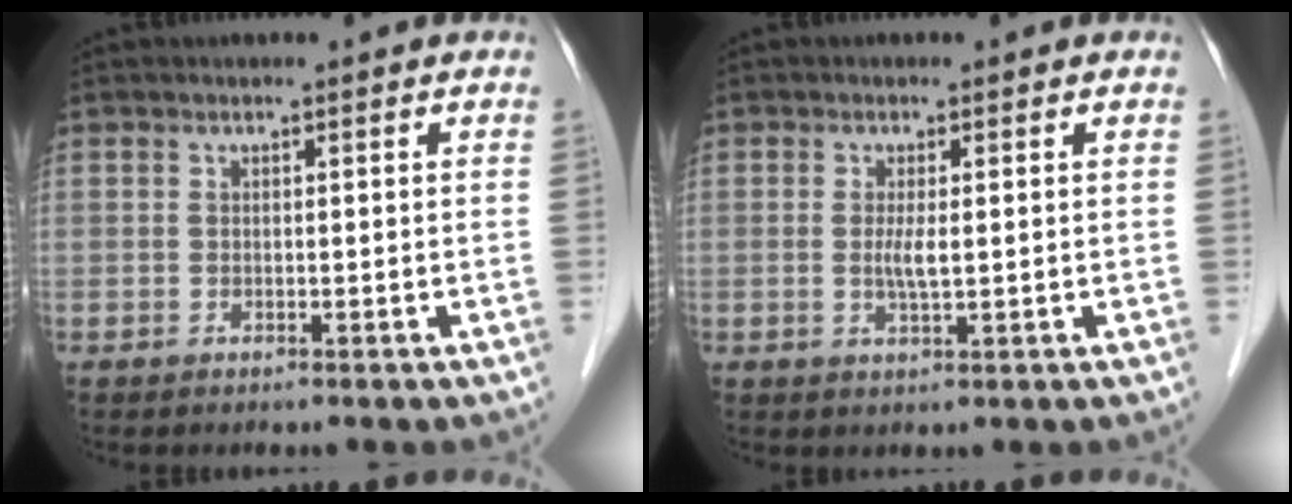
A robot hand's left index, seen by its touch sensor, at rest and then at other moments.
{"total": 2.4, "force": [0.1, 0.3, 2.4], "torque": [-0.054, -0.004, 0.003]}